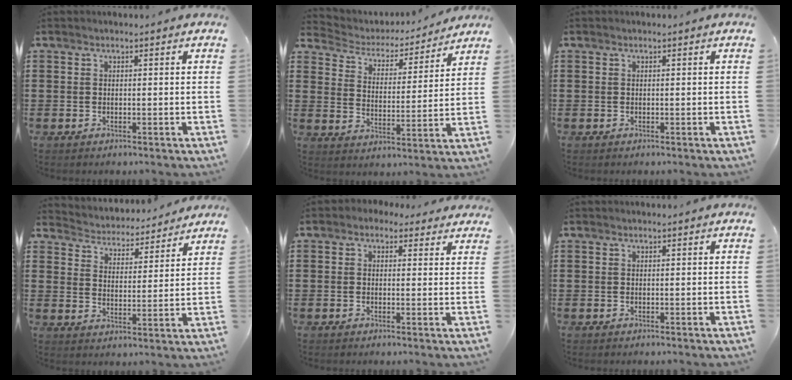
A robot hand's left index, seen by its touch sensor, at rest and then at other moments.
{"total": 3.5, "force": [3.4, 0.9, 0.2], "torque": [-0.028, -0.028, 0.050]}
{"total": 0.0}
{"total": 3.7, "force": [3.6, 0.1, -0.3], "torque": [-0.019, -0.033, 0.057]}
{"total": 1.5, "force": [0.8, 1.2, 0.5], "torque": [-0.015, 0.006, 0.014]}
{"total": 0.0}